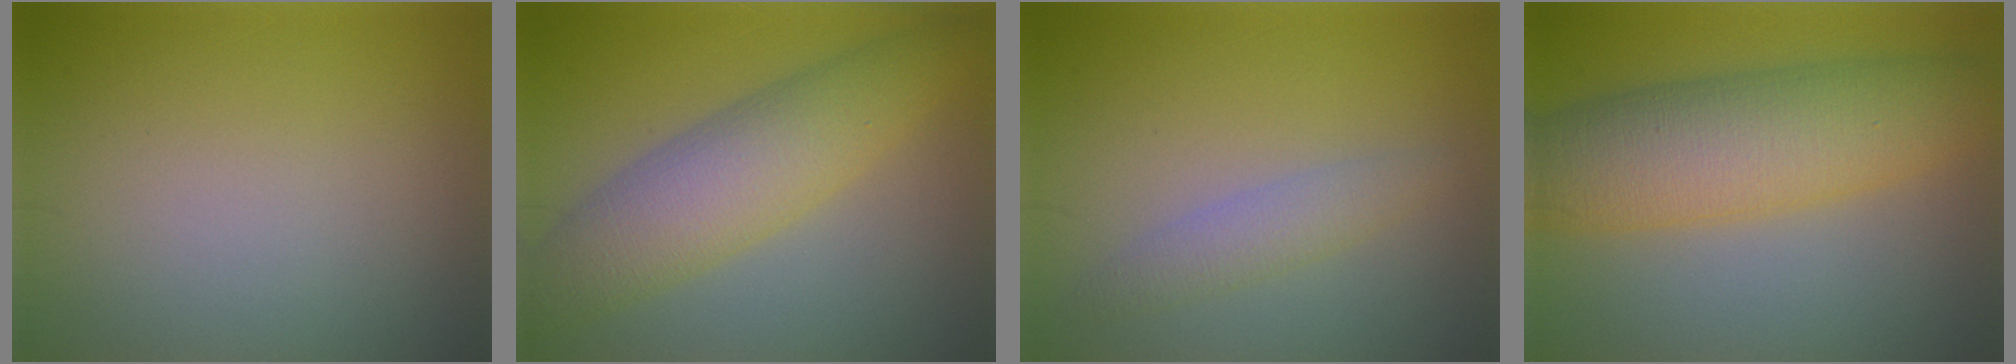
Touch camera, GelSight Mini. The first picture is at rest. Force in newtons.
{"total": 6.6, "press": 6.6, "slide": 0.4}
{"total": 2.1, "press": 2.1, "slide": 0.1}
{"total": 8.6, "press": 8.6, "slide": 0.2}